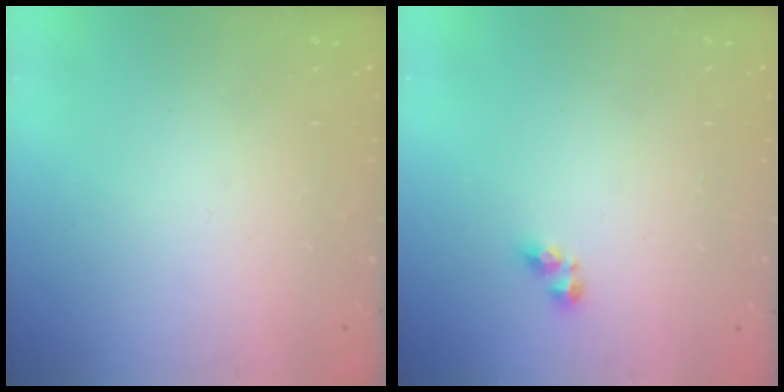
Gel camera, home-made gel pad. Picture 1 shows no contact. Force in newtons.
{"total": 4.2, "press": 4.2, "slide": 0.4}